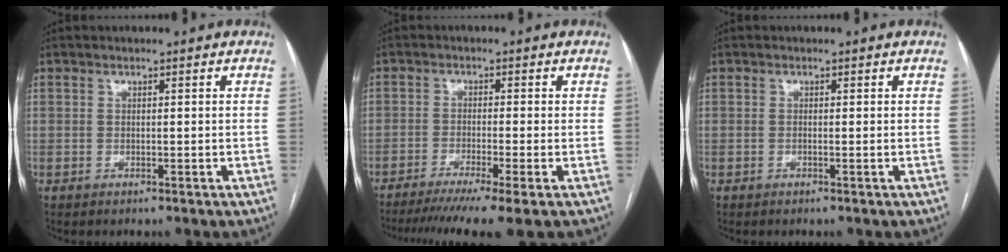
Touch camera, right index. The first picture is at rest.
{"total": 9.9, "force": [-7.4, -0.8, 6.5], "torque": [-0.096, -0.020, -0.113]}
{"total": 0.0}